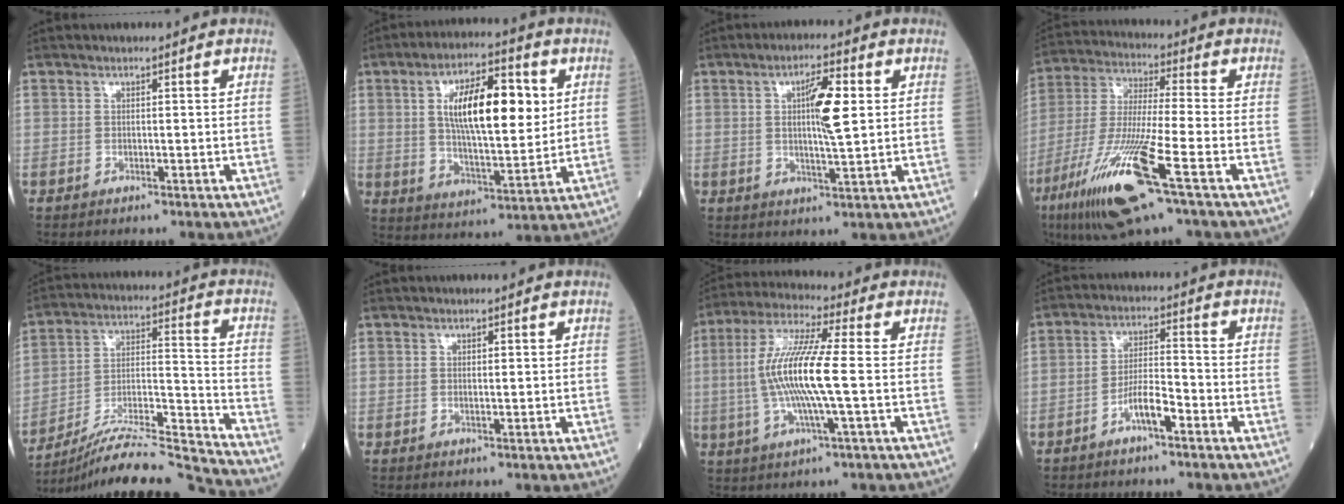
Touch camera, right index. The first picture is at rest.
{"total": 14.7, "force": [3.6, 4.5, 13.5], "torque": [-0.233, 0.011, 0.058]}
{"total": 6.9, "force": [1.4, 0.7, 6.8], "torque": [-0.117, 0.004, 0.023]}
{"total": 16.9, "force": [-8.1, 0.6, 14.8], "torque": [-0.323, -0.041, -0.156]}
{"total": 18.7, "force": [-17.6, -1.3, 6.2], "torque": [-0.120, 0.001, -0.295]}
{"total": 0.7, "force": [0.3, 0.3, 0.6], "torque": [-0.011, -0.001, 0.005]}
{"total": 12.1, "force": [-0.7, 0.6, 12.1], "torque": [-0.250, 0.006, -0.022]}
{"total": 5.3, "force": [-3.0, 1.0, 4.2], "torque": [-0.083, 0.009, -0.057]}